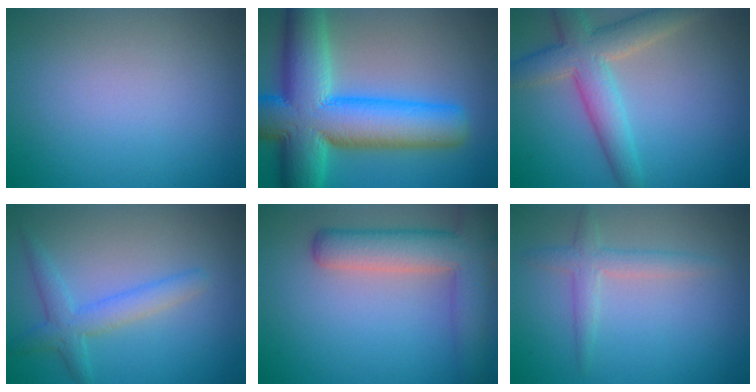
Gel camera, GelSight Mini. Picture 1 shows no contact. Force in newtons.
{"total": 14.3, "press": 14.3, "slide": 0.4}
{"total": 6.0, "press": 6.0, "slide": 0.4}
{"total": 2.1, "press": 2.1, "slide": 0.1}
{"total": 6.8, "press": 6.7, "slide": 0.6}
{"total": 2.3, "press": 2.3, "slide": 0.1}